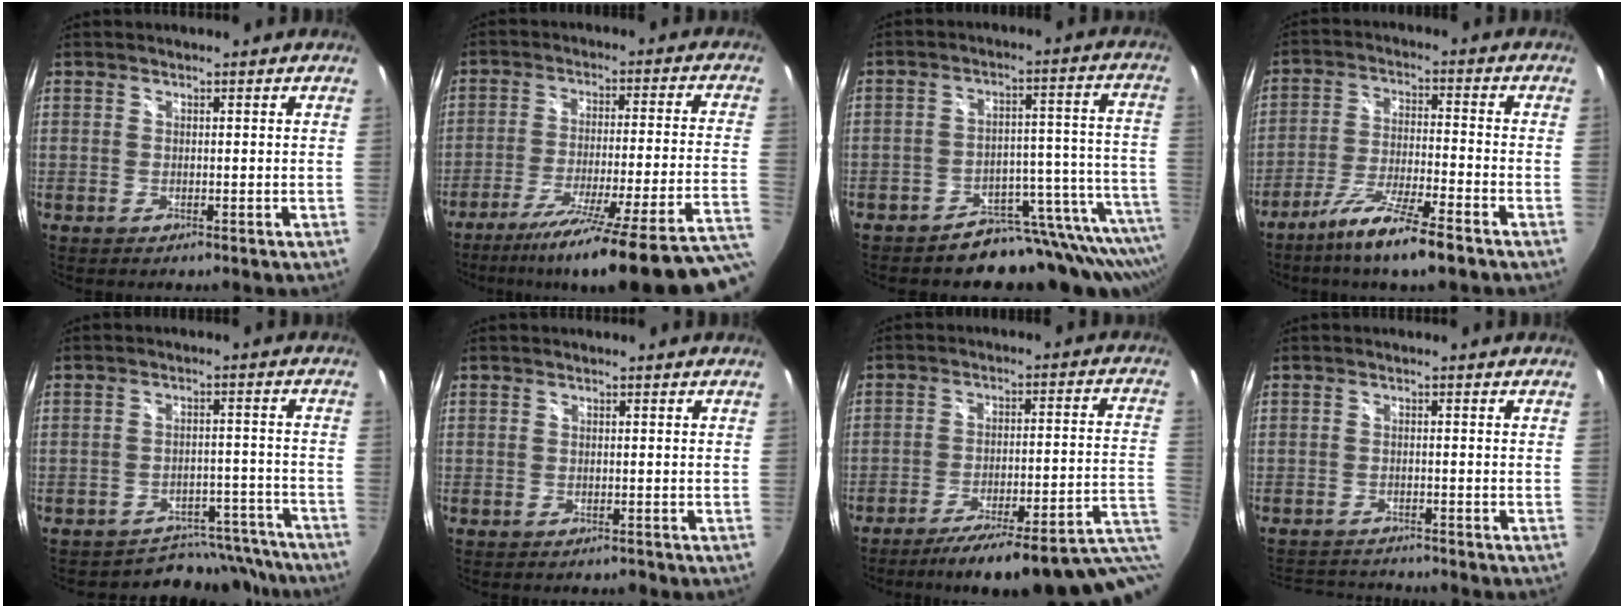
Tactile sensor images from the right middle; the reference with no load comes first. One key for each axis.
{"total": 27.6, "fx": -22.8, "fy": -1.3, "fz": 15.5, "tx": -0.195, "ty": -0.069, "tz": -0.322}
{"total": 14.4, "fx": -11.4, "fy": 6.2, "fz": 6.2, "tx": -0.053, "ty": 0.013, "tz": -0.163}
{"total": 10.8, "fx": -8.0, "fy": 0.6, "fz": 7.3, "tx": -0.150, "ty": -0.017, "tz": -0.142}
{"total": 13.0, "fx": -11.9, "fy": 5.1, "fz": 0.7, "tx": -0.004, "ty": 0.042, "tz": -0.144}
{"total": 0.8, "fx": -0.7, "fy": 0.4, "fz": 0.2, "tx": -0.005, "ty": 0.002, "tz": -0.006}
{"total": 19.5, "fx": -13.3, "fy": 1.4, "fz": 14.2, "tx": -0.173, "ty": -0.028, "tz": -0.164}
{"total": 7.0, "fx": -6.6, "fy": 1.6, "fz": 1.5, "tx": -0.048, "ty": 0.000, "tz": -0.105}